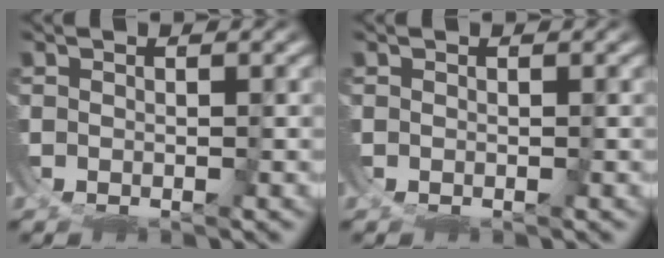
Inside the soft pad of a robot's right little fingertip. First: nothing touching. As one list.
[{"total": 0.0}]